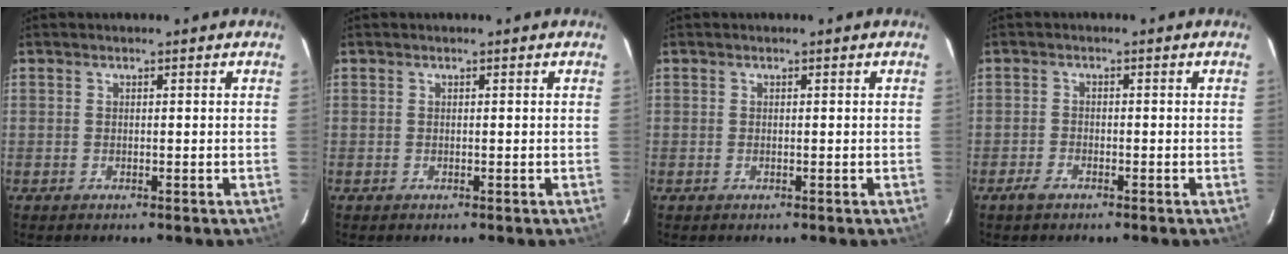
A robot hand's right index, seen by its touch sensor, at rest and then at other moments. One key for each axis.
{"total": 0.0}
{"total": 0.0}
{"total": 2.2, "fx": -1.7, "fy": 0.9, "fz": 1.0, "tx": -0.028, "ty": 0.000, "tz": -0.033}